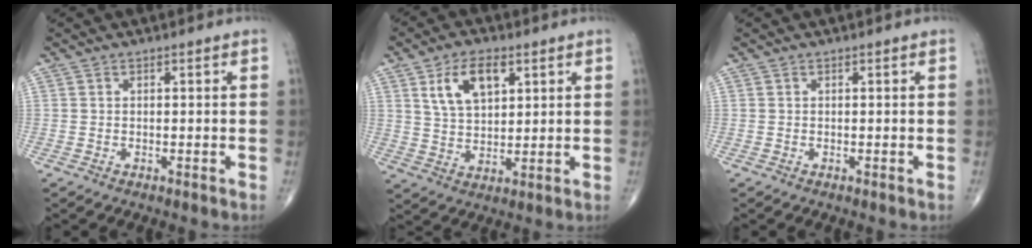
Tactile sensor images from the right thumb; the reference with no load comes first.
{"total": 9.4, "force": [4.1, 5.1, 6.7], "torque": [-0.102, -0.012, 0.079]}
{"total": 0.0}